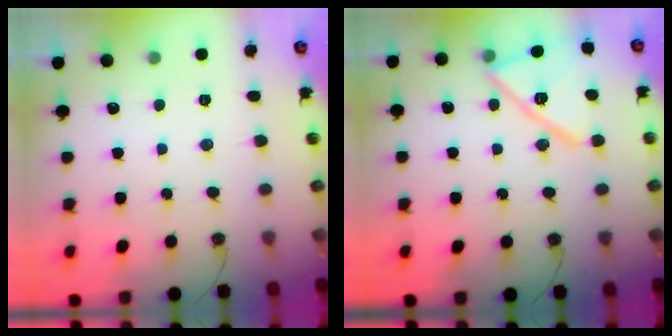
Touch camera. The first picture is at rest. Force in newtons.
{"total": 16.1, "press": 16.1, "slide": 1.1}